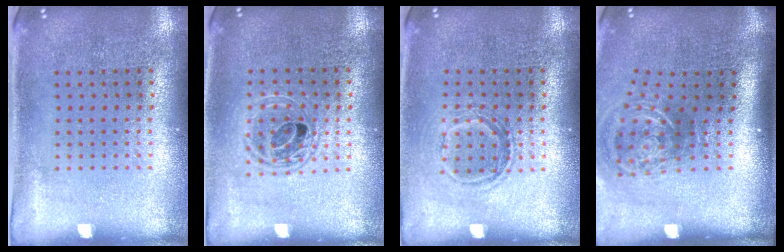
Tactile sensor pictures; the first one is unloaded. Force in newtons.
{"total": 1.4, "press": 1.3, "slide": 0.7}
{"total": 1.1, "press": 1.0, "slide": 0.5}
{"total": 2.3, "press": 1.3, "slide": 1.8}